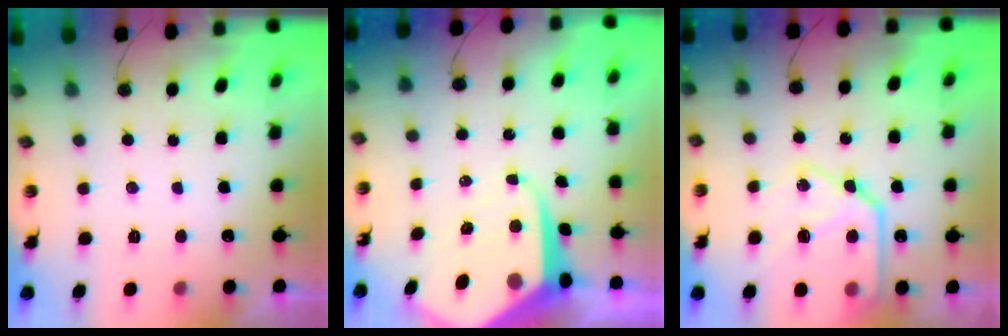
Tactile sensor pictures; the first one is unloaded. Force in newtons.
{"total": 12.7, "press": 12.6, "slide": 1.0}
{"total": 17.1, "press": 17.0, "slide": 1.6}